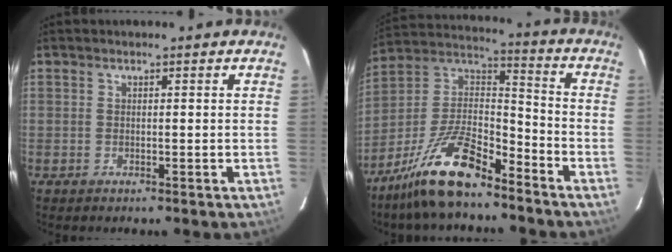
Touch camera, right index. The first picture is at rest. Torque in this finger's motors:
{"motor_torque": [1.08, -1.06, 0.44, 0.10]}